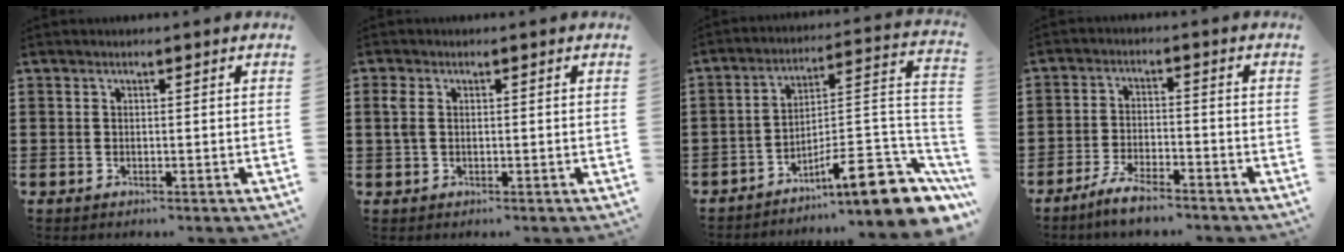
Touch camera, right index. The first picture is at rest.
{"total": 2.2, "force": [0.2, 1.4, 1.8], "torque": [-0.053, 0.002, -0.002]}
{"total": 10.8, "force": [-7.2, 2.2, 7.8], "torque": [-0.098, 0.005, -0.133]}
{"total": 4.6, "force": [-4.1, 0.4, 1.9], "torque": [-0.046, 0.002, -0.082]}